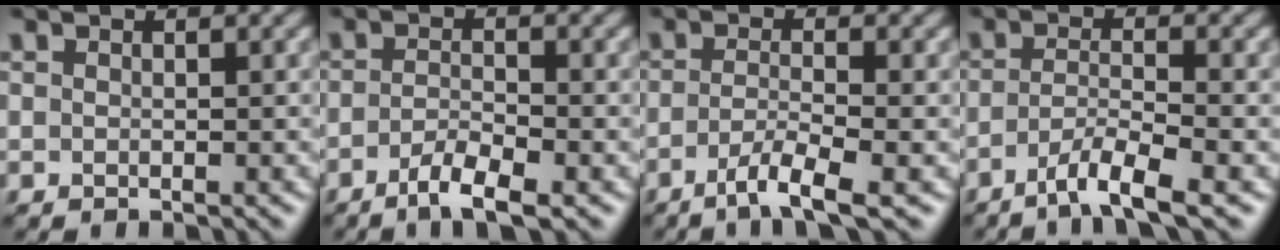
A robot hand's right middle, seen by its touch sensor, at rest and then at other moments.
{"total": 3.2, "force": [-1.9, 0.7, 2.5], "torque": [-0.048, -0.001, -0.039]}
{"total": 3.7, "force": [-2.0, 0.5, 3.0], "torque": [-0.056, -0.004, -0.046]}
{"total": 4.2, "force": [-2.6, 0.6, 3.3], "torque": [-0.057, -0.003, -0.057]}